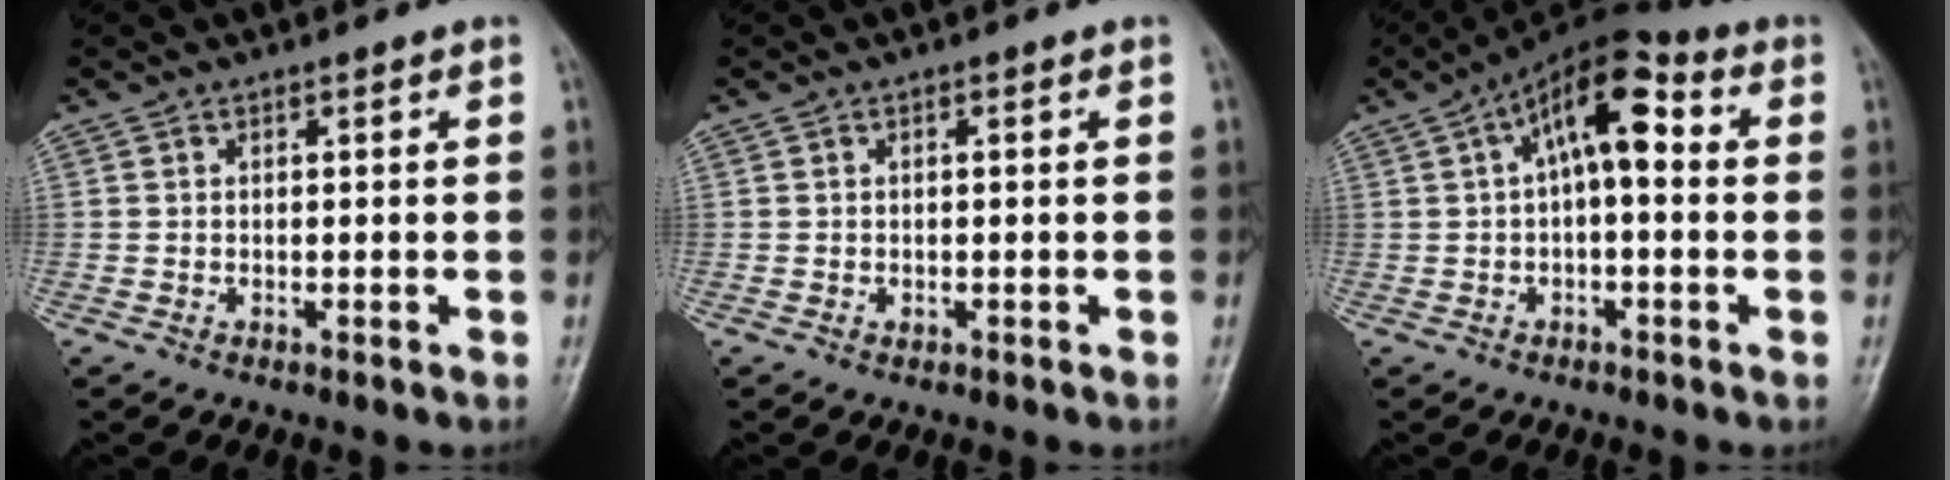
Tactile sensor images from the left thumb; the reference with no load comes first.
{"total": 0.6, "force": [-0.1, 0.4, 0.4], "torque": [-0.005, 0.002, 0.000]}
{"total": 11.4, "force": [2.2, 5.1, 10.0], "torque": [-0.149, 0.038, 0.023]}